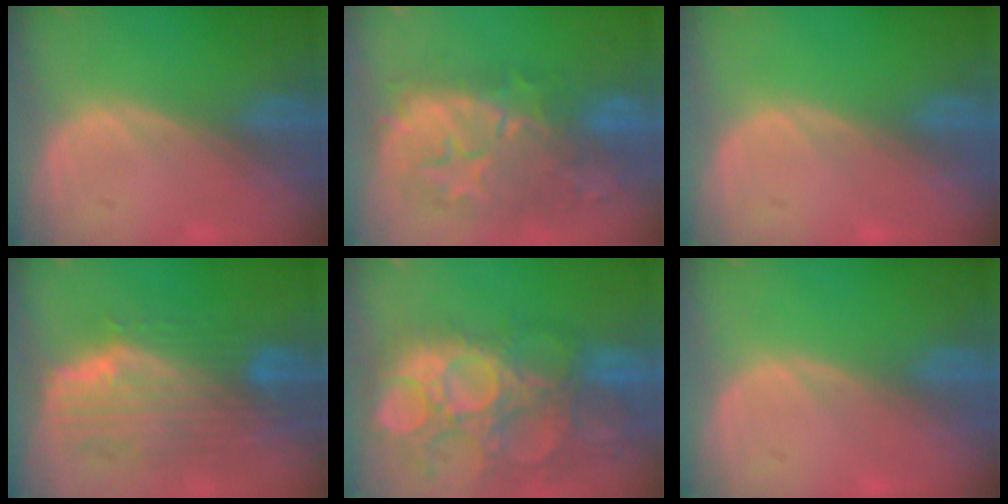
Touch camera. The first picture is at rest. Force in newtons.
{"total": 11.4, "press": 10.5, "slide": 4.5}
{"total": 0.0}
{"total": 10.0, "press": 8.9, "slide": 4.7}
{"total": 15.0, "press": 12.6, "slide": 8.2}
{"total": 0.0}